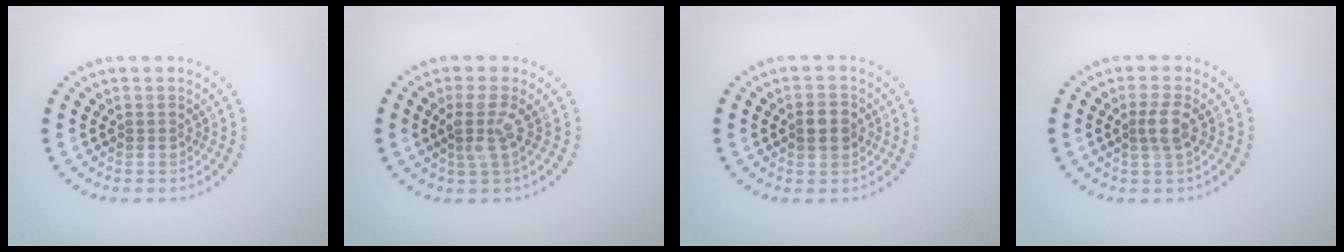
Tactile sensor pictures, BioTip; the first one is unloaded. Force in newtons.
{"total": 2.5, "press": 1.8, "slide": 1.7}
{"total": 2.9, "press": 2.9, "slide": 0.0}
{"total": 1.9, "press": 1.7, "slide": 0.9}